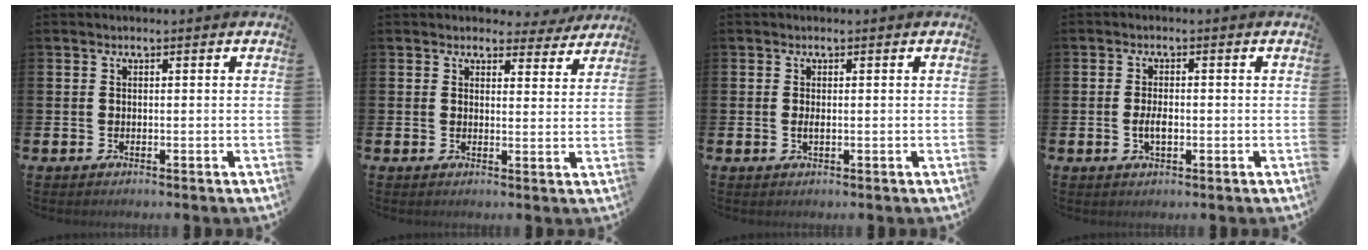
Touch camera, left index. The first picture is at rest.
{"total": 3.4, "force": [3.1, 1.2, 0.4], "torque": [-0.001, -0.019, 0.052]}
{"total": 0.8, "force": [0.0, 0.2, 0.8], "torque": [-0.022, 0.003, 0.000]}
{"total": 2.5, "force": [-0.4, 1.1, 2.1], "torque": [-0.038, -0.001, -0.007]}